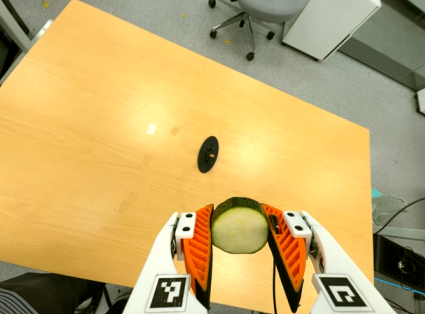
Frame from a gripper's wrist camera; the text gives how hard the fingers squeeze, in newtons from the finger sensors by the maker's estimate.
{"total": 12.2, "left": 10.7, "right": 13.7}